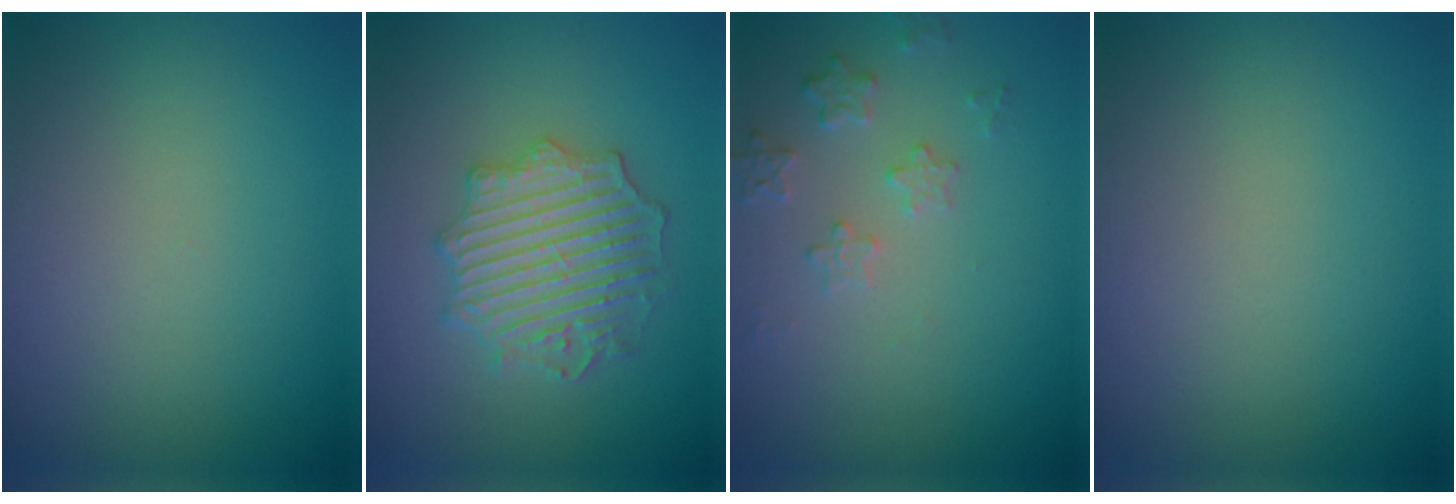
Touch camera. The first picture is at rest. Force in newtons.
{"total": 4.1, "press": 4.1, "slide": 0.6}
{"total": 2.2, "press": 2.1, "slide": 0.4}
{"total": 0.0}